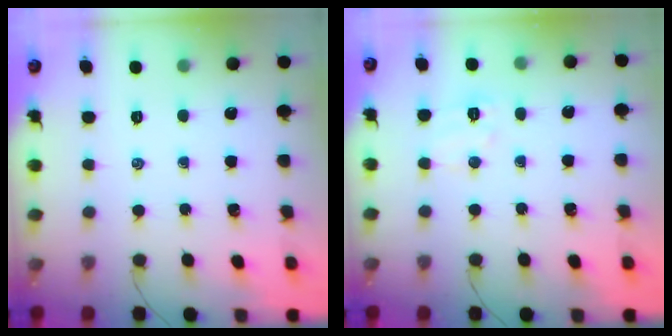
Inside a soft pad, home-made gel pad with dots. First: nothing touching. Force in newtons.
{"total": 6.0, "press": 5.9, "slide": 1.1}